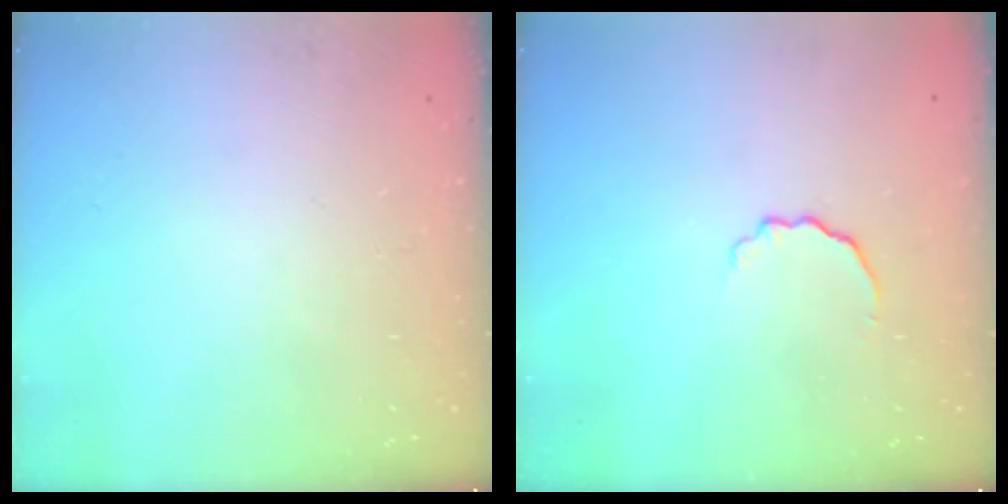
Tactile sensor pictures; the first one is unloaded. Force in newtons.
{"total": 3.2, "press": 3.1, "slide": 0.8}